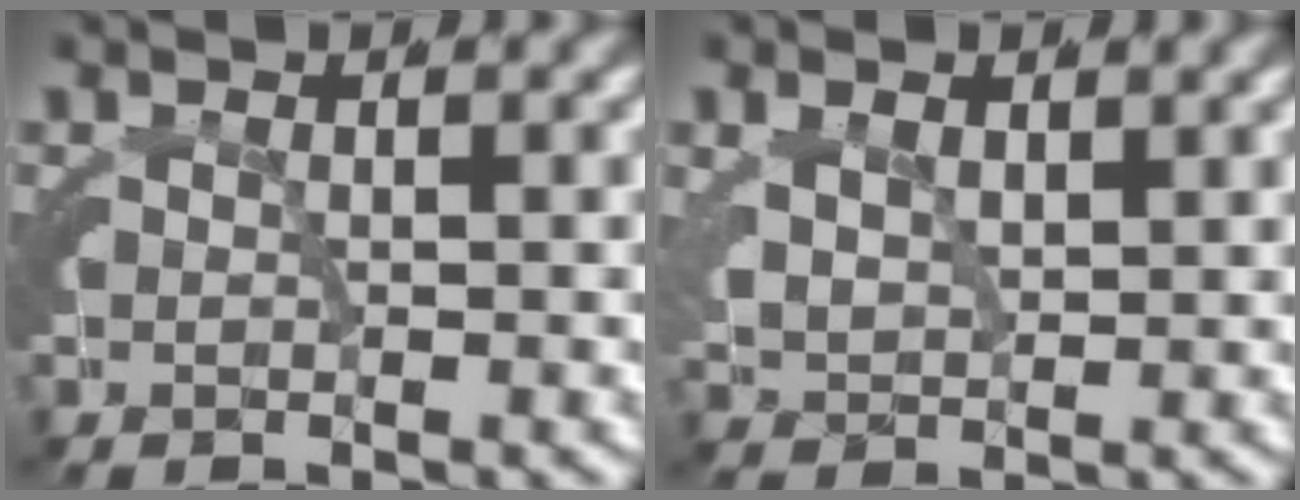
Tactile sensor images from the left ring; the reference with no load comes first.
{"total": 2.1, "force": [1.5, 1.0, 1.1], "torque": [-0.031, -0.011, 0.040]}